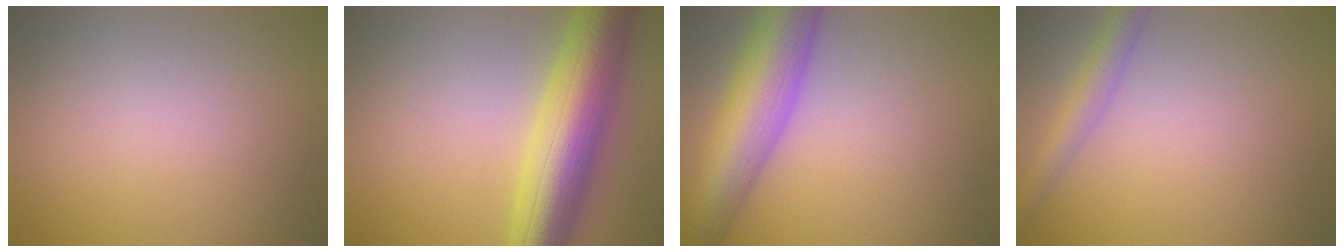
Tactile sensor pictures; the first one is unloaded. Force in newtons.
{"total": 10.5, "press": 10.5, "slide": 0.2}
{"total": 10.1, "press": 10.1, "slide": 0.3}
{"total": 2.8, "press": 2.8, "slide": 0.1}